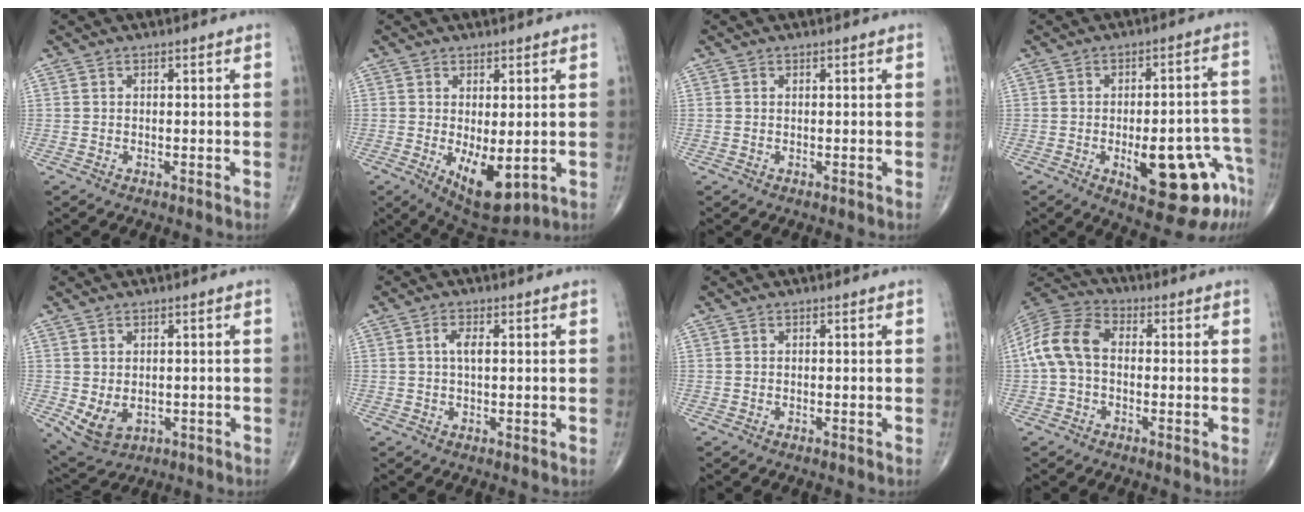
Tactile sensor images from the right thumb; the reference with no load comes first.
{"total": 9.2, "force": [-1.7, 4.1, 8.1], "torque": [-0.115, -0.020, -0.009]}
{"total": 0.0}
{"total": 17.2, "force": [-7.4, 6.2, 14.2], "torque": [-0.124, 0.044, -0.082]}
{"total": 6.1, "force": [-0.8, 4.4, 4.2], "torque": [-0.065, -0.007, 0.008]}
{"total": 3.2, "force": [0.6, 1.2, 2.9], "torque": [-0.054, -0.002, 0.006]}
{"total": 0.0}
{"total": 11.0, "force": [-0.2, 7.3, 8.2], "torque": [-0.168, 0.031, -0.015]}